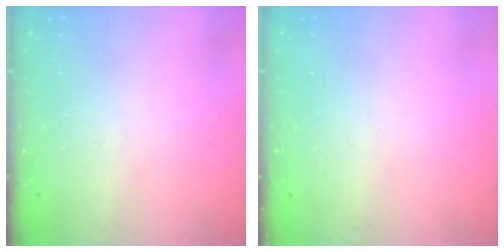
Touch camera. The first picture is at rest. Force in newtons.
{"total": 0.0}